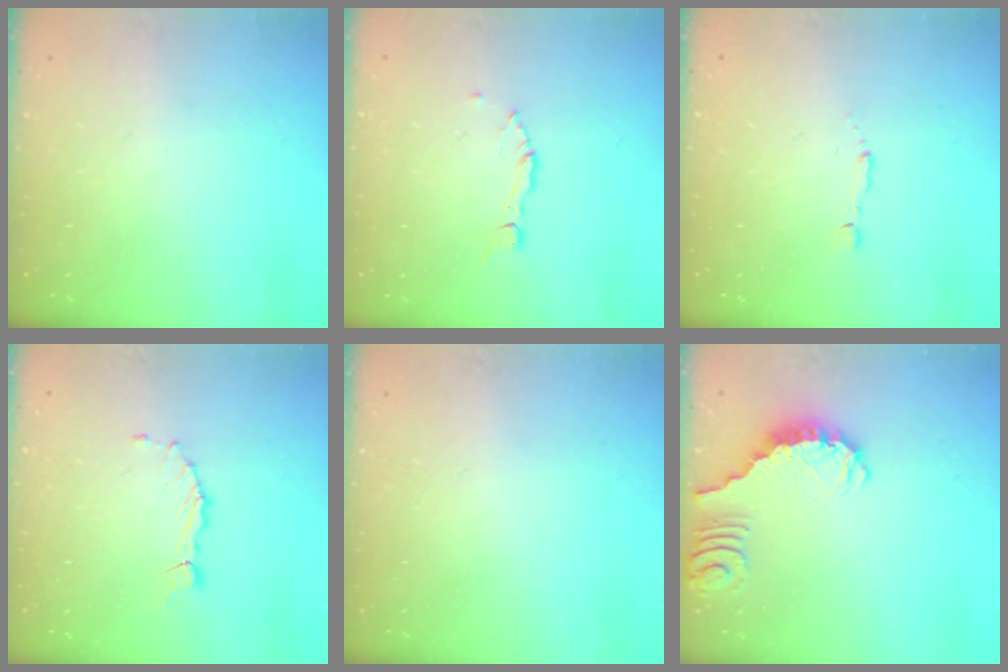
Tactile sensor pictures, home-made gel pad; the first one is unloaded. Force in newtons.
{"total": 2.8, "press": 2.8, "slide": 0.2}
{"total": 1.1, "press": 1.1, "slide": 0.1}
{"total": 1.9, "press": 1.9, "slide": 0.3}
{"total": 0.0}
{"total": 1.2, "press": 1.2, "slide": 0.2}